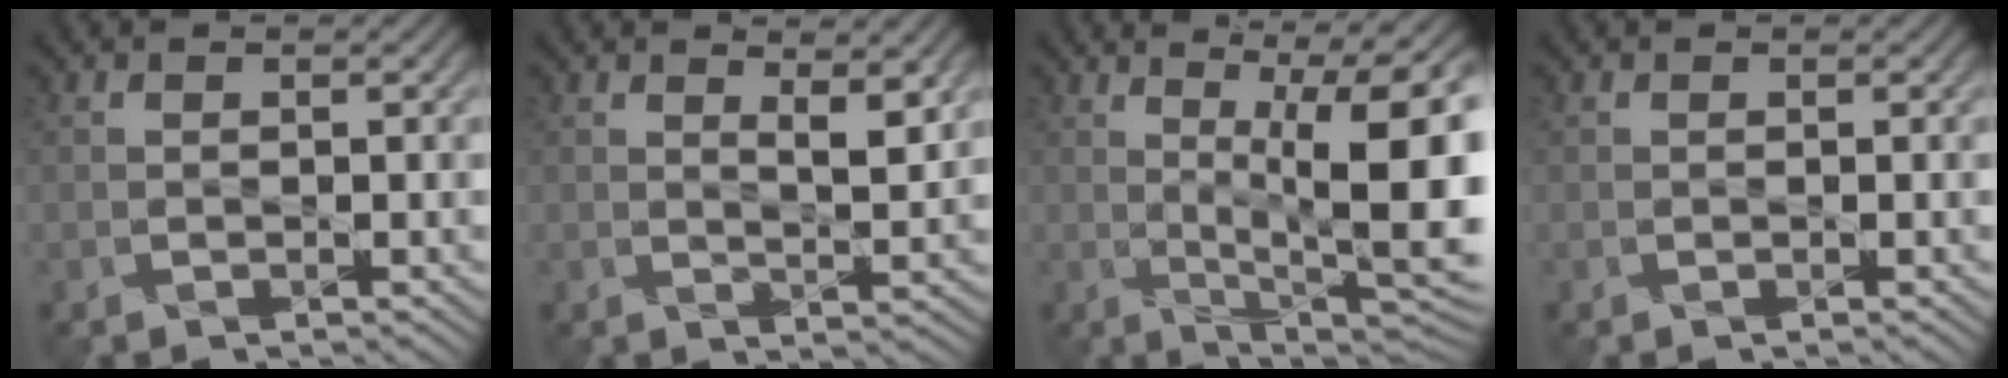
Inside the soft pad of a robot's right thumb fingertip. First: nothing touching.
{"total": 3.8, "force": [2.8, 0.9, 2.4], "torque": [-0.045, -0.004, 0.055]}
{"total": 13.4, "force": [1.9, 4.0, 12.6], "torque": [-0.161, 0.010, 0.035]}
{"total": 0.0}